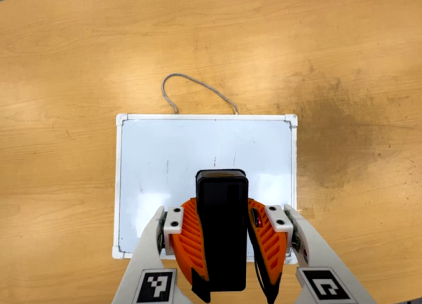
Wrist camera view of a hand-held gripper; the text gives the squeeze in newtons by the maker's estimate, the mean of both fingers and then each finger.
{"total": 8.8, "left": 7.1, "right": 10.4}